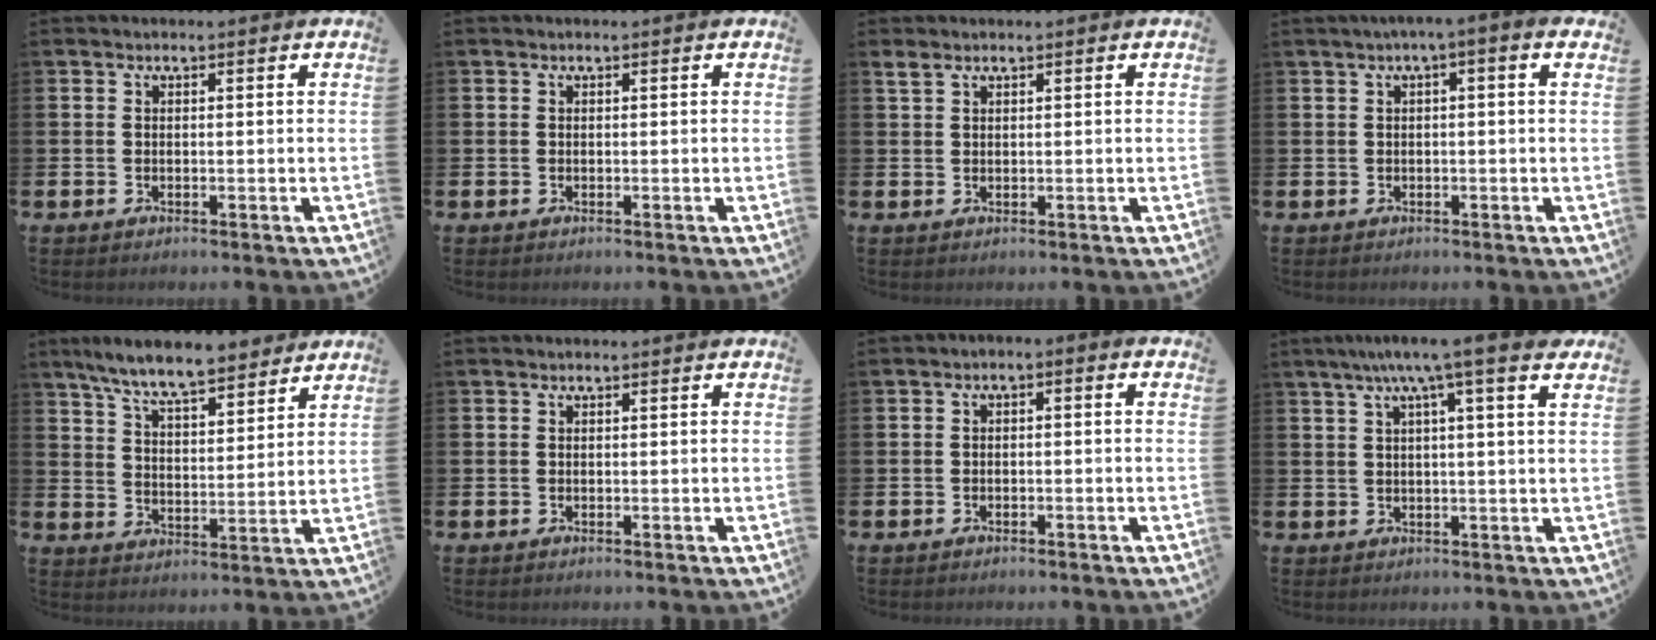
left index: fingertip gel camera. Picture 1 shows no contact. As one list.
[{"total": 0.0}, {"total": 1.4, "force": [1.2, 0.5, 0.5], "torque": [0.002, -0.003, 0.018]}, {"total": 1.5, "force": [0.1, 0.0, 1.5], "torque": [-0.018, -0.002, -0.001]}, {"total": 8.4, "force": [7.8, 1.1, 3.0], "torque": [-0.082, -0.038, 0.141]}, {"total": 0.0}, {"total": 1.1, "force": [-1.0, 0.4, 0.3], "torque": [-0.003, -0.002, -0.023]}, {"total": 5.8, "force": [4.3, -0.2, 3.9], "torque": [-0.073, -0.014, 0.067]}]